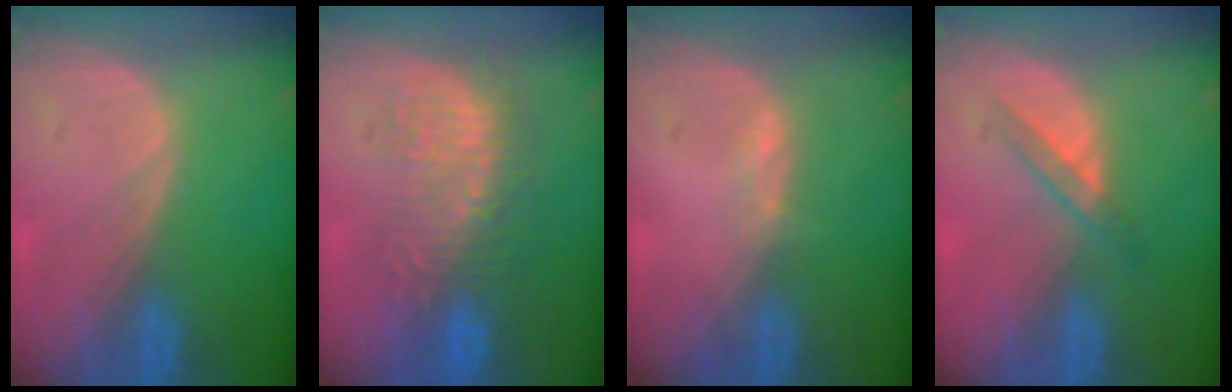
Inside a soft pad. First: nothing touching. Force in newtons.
{"total": 9.1, "press": 8.7, "slide": 2.6}
{"total": 1.0, "press": 0.8, "slide": 0.5}
{"total": 2.9, "press": 2.8, "slide": 1.0}